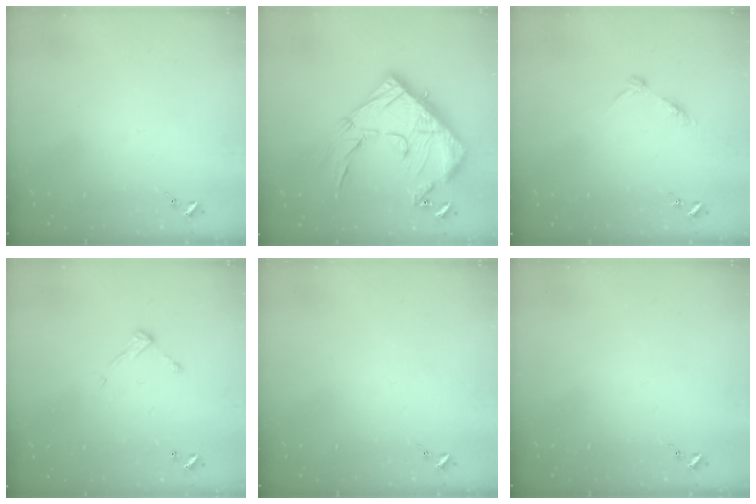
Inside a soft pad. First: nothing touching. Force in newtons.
{"total": 30.1, "press": 30.0, "slide": 2.9}
{"total": 6.2, "press": 6.2, "slide": 0.7}
{"total": 7.3, "press": 7.3, "slide": 0.4}
{"total": 0.0}
{"total": 0.0}